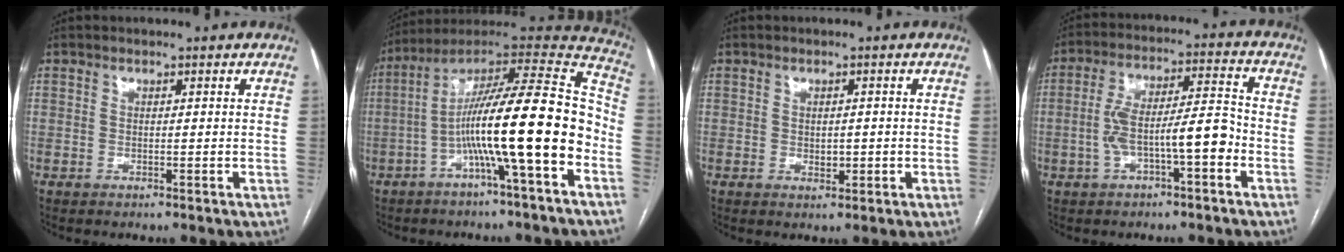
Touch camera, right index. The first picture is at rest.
{"total": 20.3, "force": [-5.3, 0.7, 19.6], "torque": [-0.303, 0.023, -0.092]}
{"total": 2.0, "force": [-0.2, 1.2, 1.6], "torque": [-0.025, -0.002, 0.001]}
{"total": 10.1, "force": [-3.1, 1.9, 9.4], "torque": [-0.171, 0.031, -0.048]}